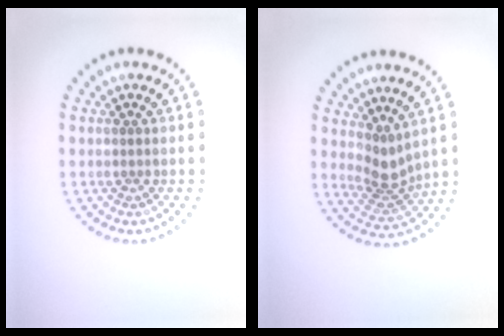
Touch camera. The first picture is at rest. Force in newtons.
{"total": 2.8, "press": 2.0, "slide": 1.9}